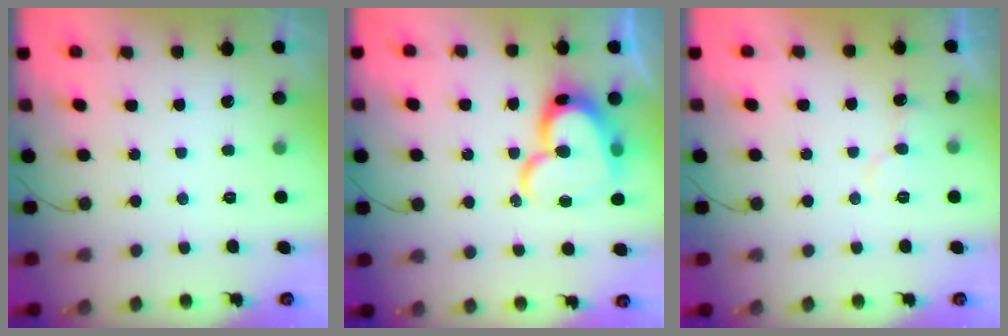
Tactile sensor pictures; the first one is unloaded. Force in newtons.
{"total": 18.6, "press": 18.6, "slide": 1.4}
{"total": 6.5, "press": 6.5, "slide": 0.4}